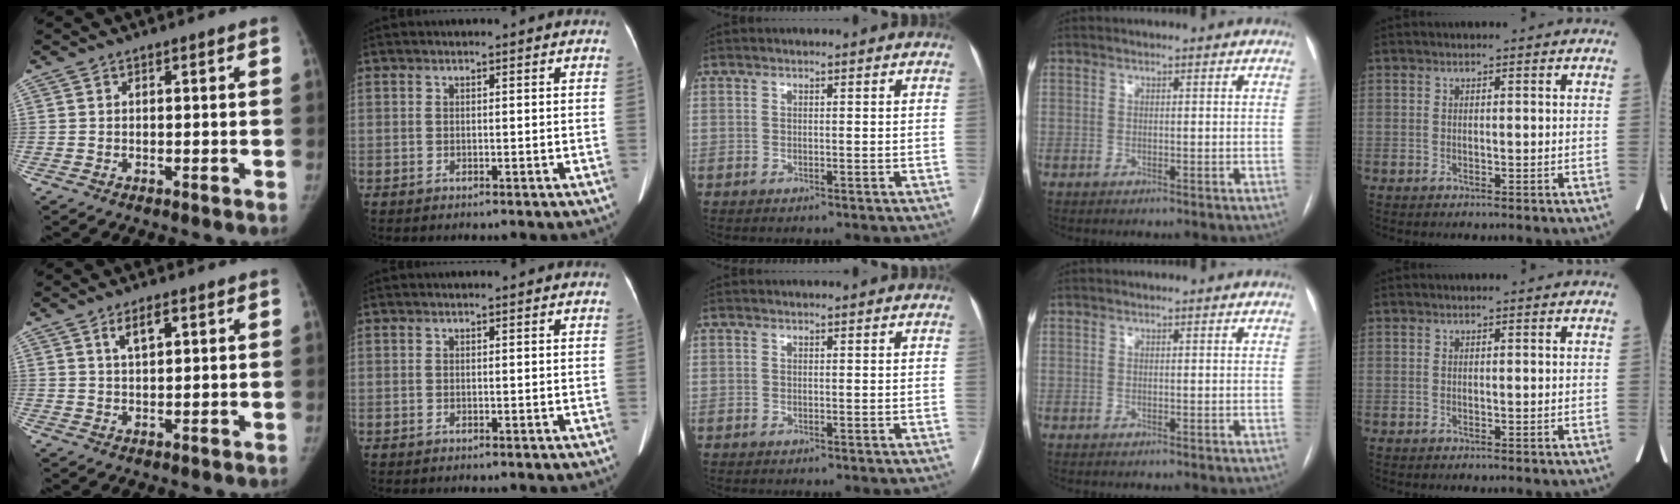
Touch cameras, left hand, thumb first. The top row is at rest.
{"thumb": {"total": 3.9, "force": [2.0, 1.6, 3.0], "torque": [-0.048, -0.006, 0.038]}}